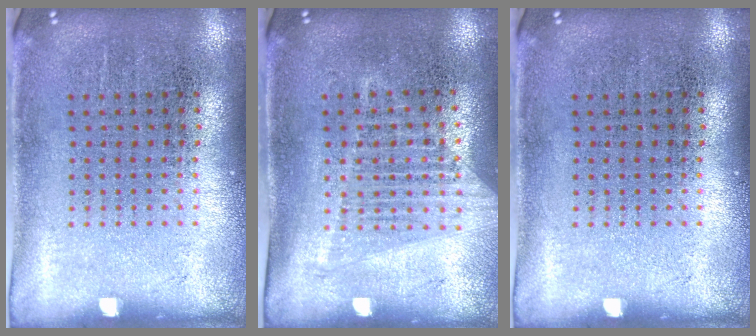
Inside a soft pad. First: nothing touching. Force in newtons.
{"total": 1.5, "press": 1.4, "slide": 0.5}
{"total": 0.0}